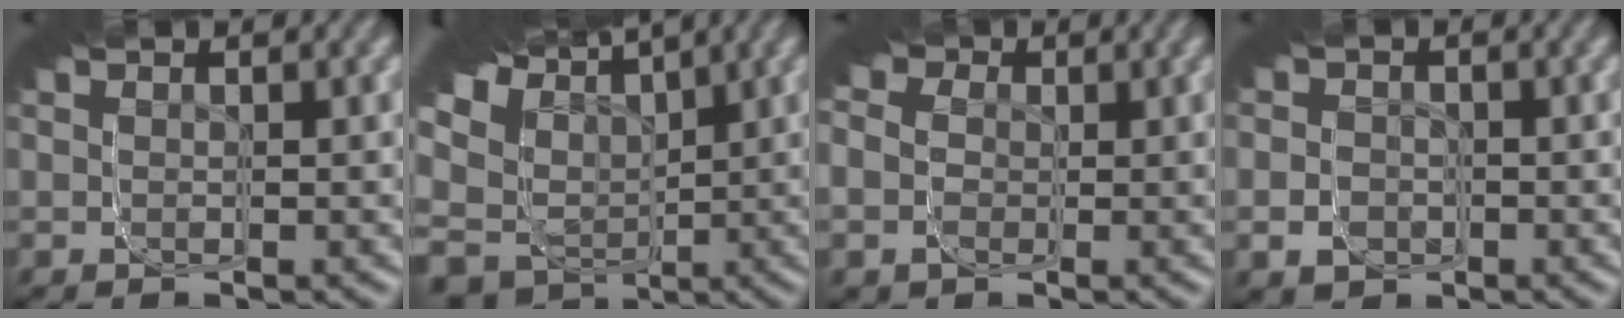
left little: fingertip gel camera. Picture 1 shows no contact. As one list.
[{"total": 14.8, "force": [-2.4, 11.1, 9.5], "torque": [-0.155, -0.013, -0.048]}, {"total": 8.9, "force": [1.1, 7.4, 4.8], "torque": [-0.055, 0.008, 0.002]}, {"total": 2.5, "force": [-0.6, 2.4, 0.6], "torque": [-0.004, -0.014, -0.008]}]